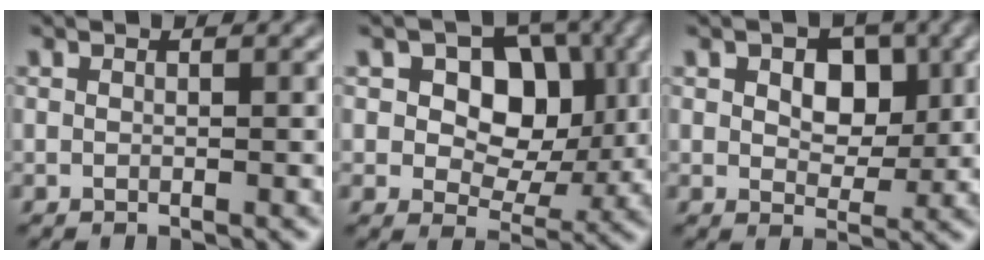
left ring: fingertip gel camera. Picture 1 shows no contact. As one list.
[{"total": 6.4, "force": [1.1, 4.5, 4.5], "torque": [-0.068, 0.003, 0.018]}, {"total": 4.7, "force": [1.3, 3.1, 3.3], "torque": [-0.051, 0.011, 0.014]}]